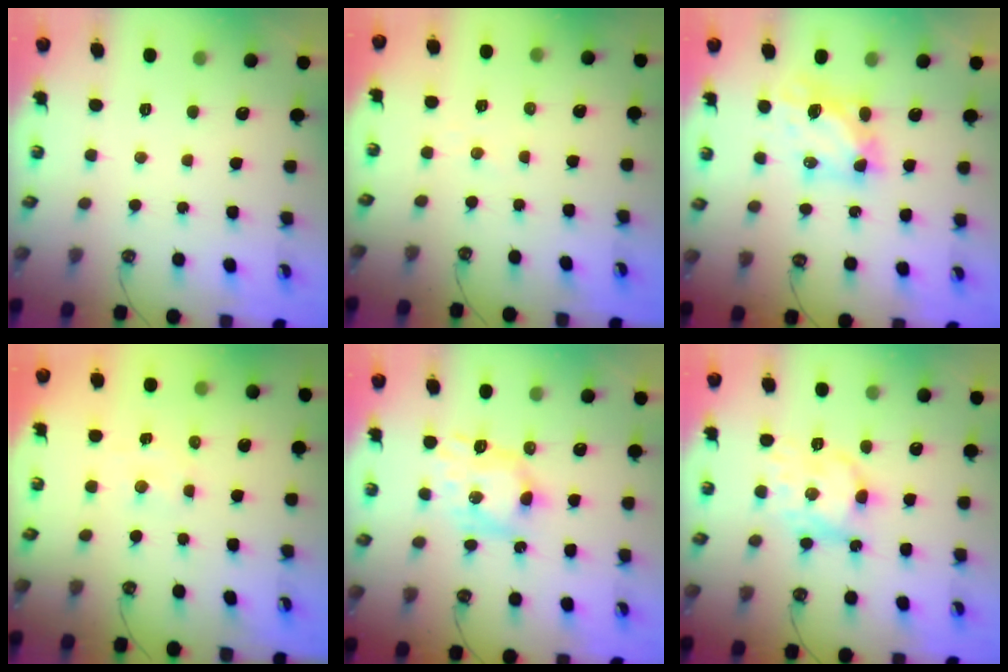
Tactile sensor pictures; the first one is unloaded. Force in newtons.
{"total": 1.8, "press": 1.7, "slide": 0.2}
{"total": 6.1, "press": 6.1, "slide": 0.3}
{"total": 2.0, "press": 1.9, "slide": 0.3}
{"total": 8.6, "press": 8.6, "slide": 0.8}
{"total": 11.3, "press": 11.2, "slide": 0.7}